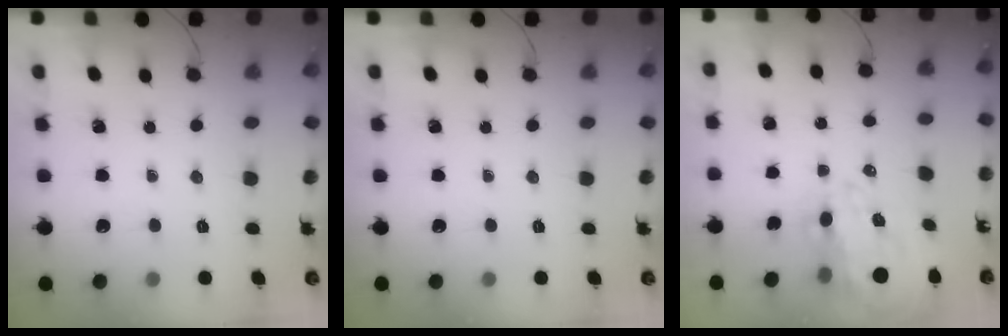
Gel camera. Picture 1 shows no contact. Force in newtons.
{"total": 0.0}
{"total": 12.2, "press": 12.0, "slide": 2.2}